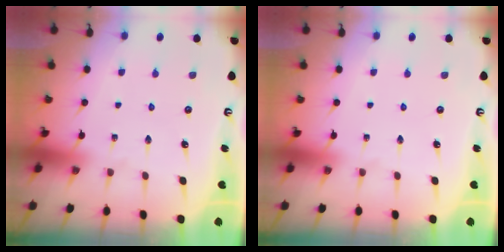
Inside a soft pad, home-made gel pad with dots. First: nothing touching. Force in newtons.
{"total": 0.0}